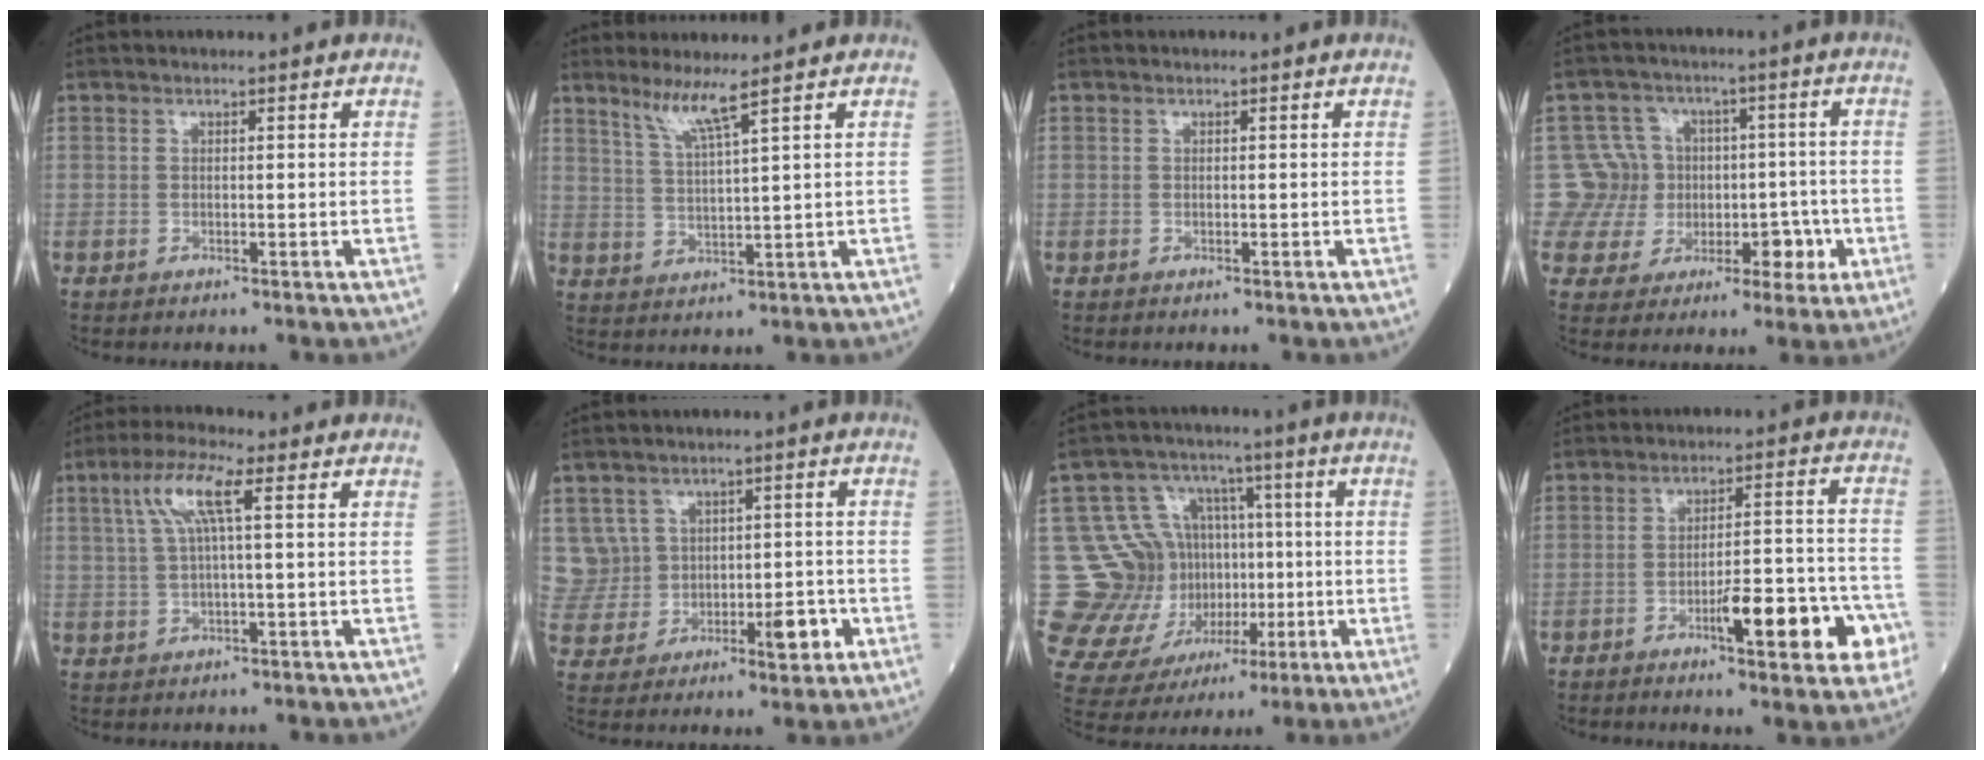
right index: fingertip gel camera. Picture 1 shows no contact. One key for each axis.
{"total": 4.8, "fx": 3.5, "fy": -1.1, "fz": 3.0, "tx": -0.062, "ty": -0.011, "tz": 0.073}
{"total": 0.0}
{"total": 9.8, "fx": -0.4, "fy": 9.7, "fz": 1.6, "tx": -0.008, "ty": 0.047, "tz": 0.007}
{"total": 6.4, "fx": 2.3, "fy": 0.4, "fz": 6.0, "tx": -0.127, "ty": 0.020, "tz": 0.049}
{"total": 7.8, "fx": 0.6, "fy": 7.3, "fz": 2.8, "tx": -0.031, "ty": 0.032, "tz": 0.033}
{"total": 19.0, "fx": -0.2, "fy": 16.8, "fz": 9.0, "tx": -0.185, "ty": 0.063, "tz": 0.034}
{"total": 11.8, "fx": -4.9, "fy": 2.4, "fz": 10.4, "tx": -0.137, "ty": 0.018, "tz": -0.063}